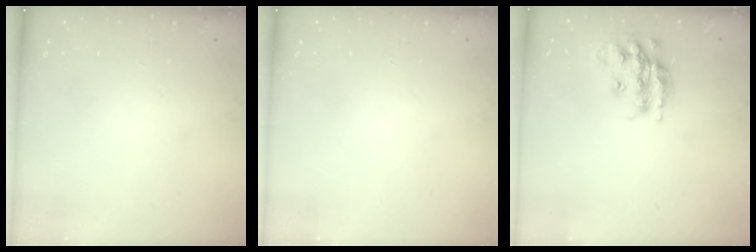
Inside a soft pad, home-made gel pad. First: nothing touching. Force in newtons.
{"total": 0.0}
{"total": 17.3, "press": 17.3, "slide": 1.2}